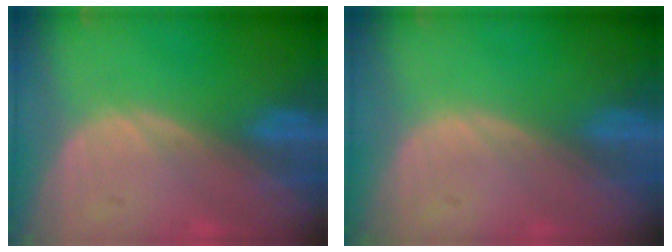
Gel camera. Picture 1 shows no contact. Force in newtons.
{"total": 0.0}